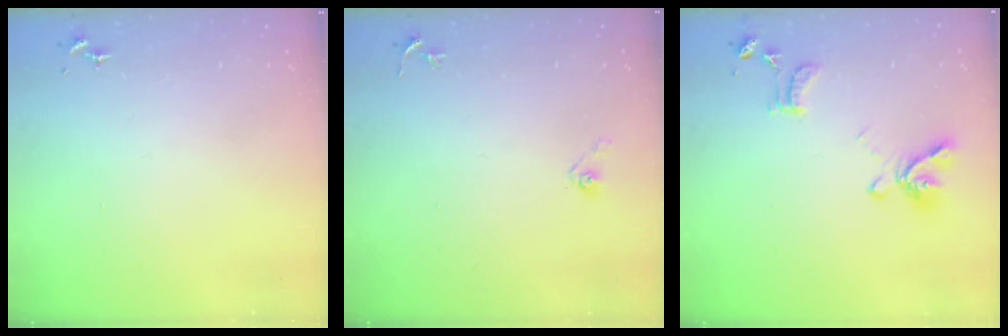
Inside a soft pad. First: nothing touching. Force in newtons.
{"total": 3.5, "press": 3.2, "slide": 1.5}
{"total": 15.5, "press": 15.4, "slide": 1.6}